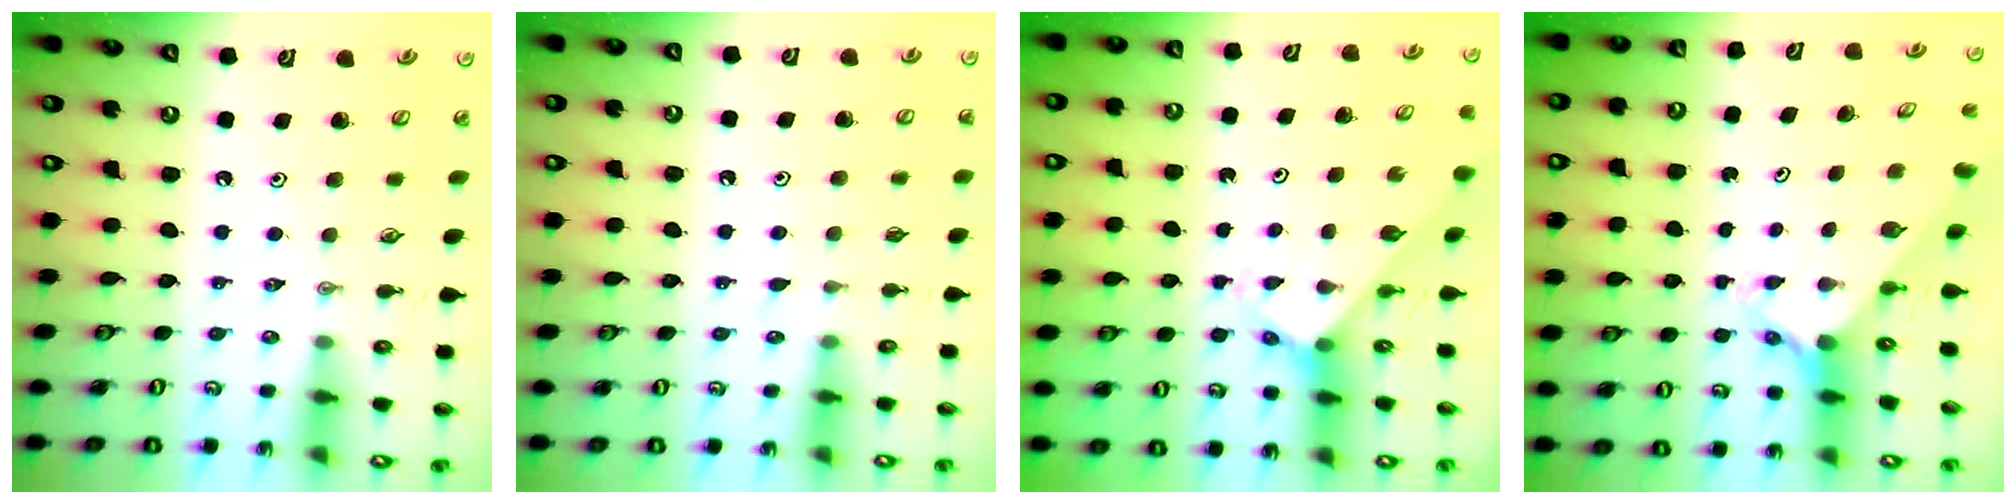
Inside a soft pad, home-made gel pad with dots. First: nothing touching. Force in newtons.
{"total": 5.5, "press": 5.5, "slide": 0.5}
{"total": 3.0, "press": 3.0, "slide": 0.2}
{"total": 2.7, "press": 2.7, "slide": 0.3}